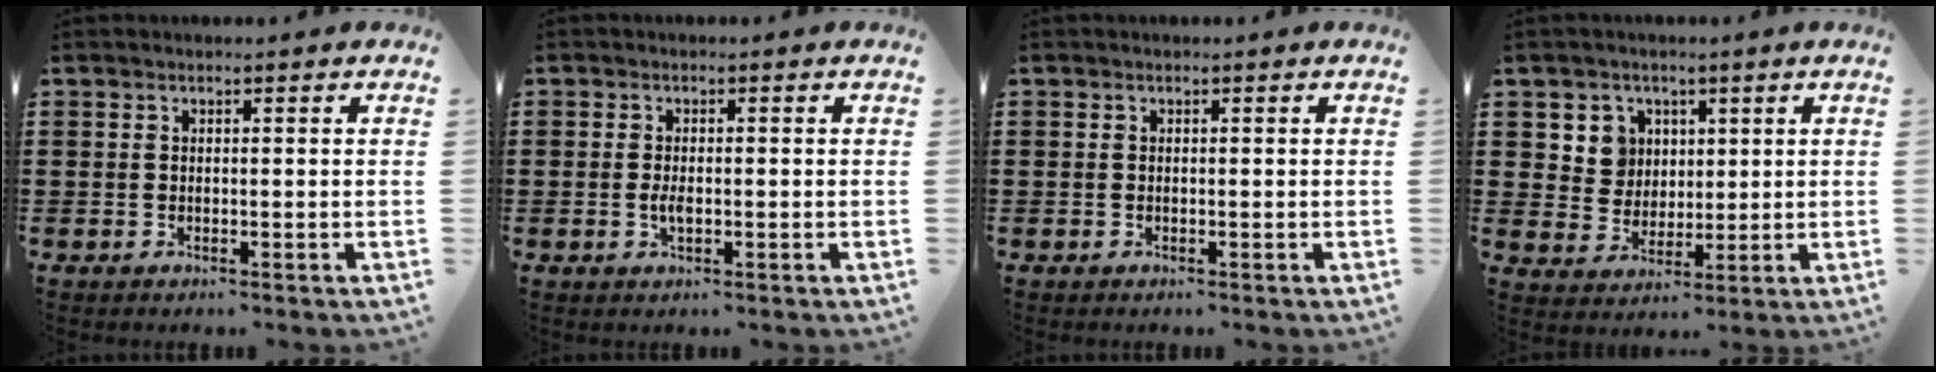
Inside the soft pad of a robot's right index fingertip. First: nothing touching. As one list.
[{"total": 2.1, "force": [-0.4, 0.7, 1.9], "torque": [-0.043, -0.006, -0.009]}, {"total": 0.0}, {"total": 5.5, "force": [2.1, 5.0, 1.0], "torque": [-0.038, 0.013, 0.038]}]